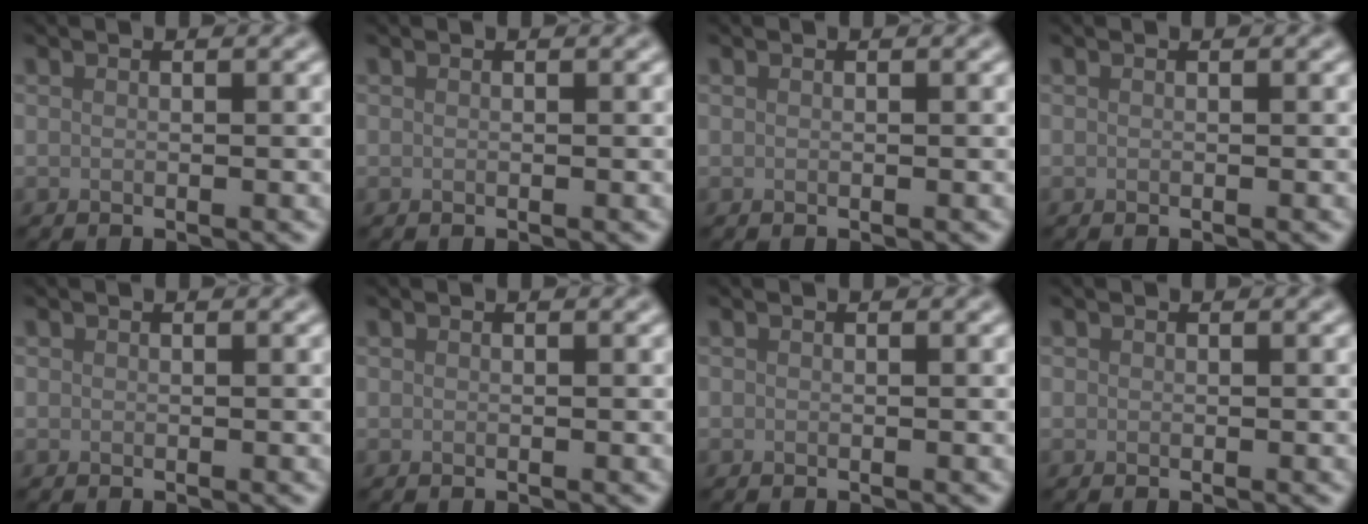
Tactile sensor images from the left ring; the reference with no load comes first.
{"total": 0.0}
{"total": 0.0}
{"total": 0.0}
{"total": 0.0}
{"total": 0.0}
{"total": 0.0}
{"total": 0.0}